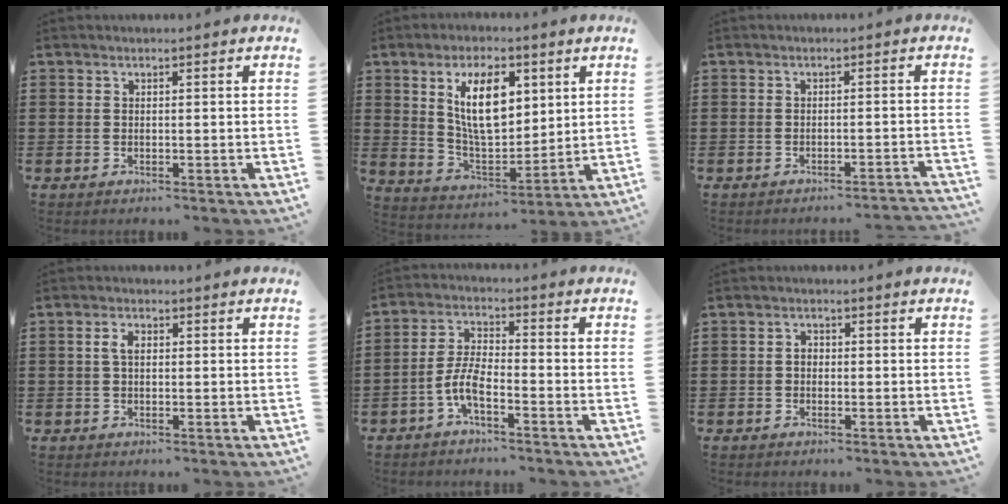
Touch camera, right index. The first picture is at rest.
{"total": 11.1, "force": [3.9, 5.5, 8.8], "torque": [-0.167, 0.005, 0.064]}
{"total": 1.4, "force": [-1.3, -0.2, 0.6], "torque": [-0.010, -0.001, -0.025]}
{"total": 2.2, "force": [0.4, 1.2, 1.8], "torque": [-0.039, 0.008, 0.005]}
{"total": 5.6, "force": [-2.8, 1.4, 4.6], "torque": [-0.115, -0.009, -0.058]}
{"total": 1.3, "force": [-0.2, 0.9, 0.9], "torque": [-0.018, 0.004, -0.004]}